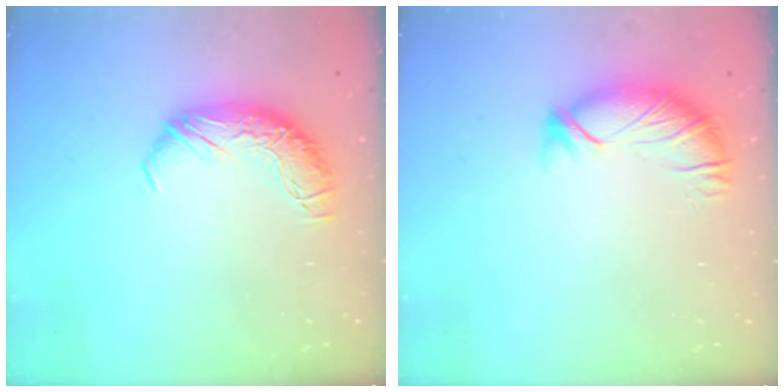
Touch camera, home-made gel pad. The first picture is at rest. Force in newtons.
{"total": 3.1, "press": 3.0, "slide": 0.8}